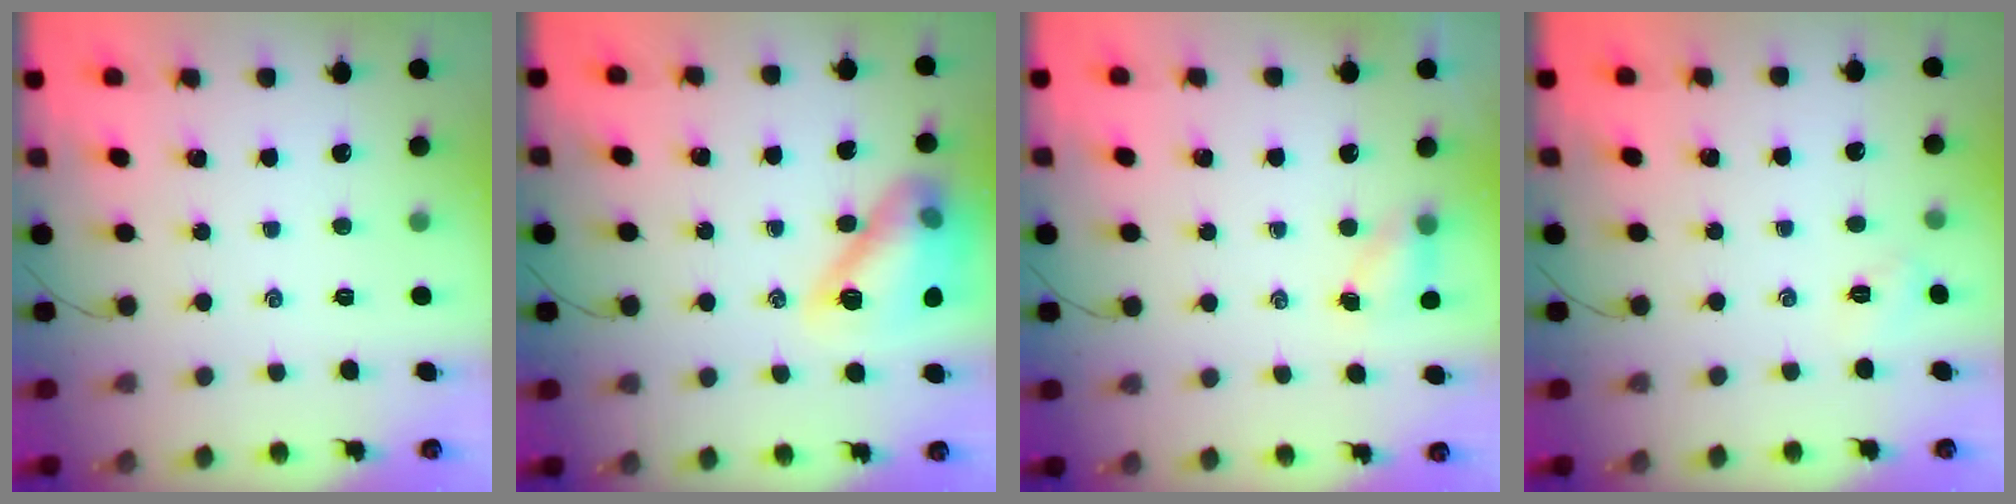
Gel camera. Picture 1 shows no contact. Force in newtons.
{"total": 15.0, "press": 14.9, "slide": 1.3}
{"total": 4.9, "press": 4.8, "slide": 1.2}
{"total": 2.8, "press": 2.7, "slide": 0.8}